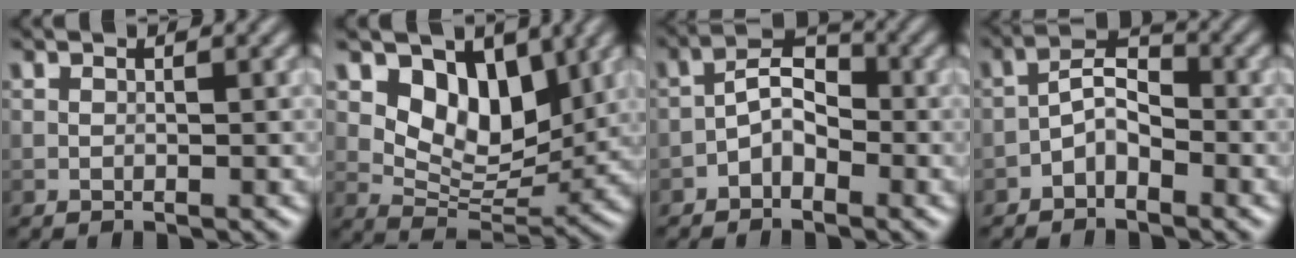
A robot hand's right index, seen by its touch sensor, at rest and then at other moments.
{"total": 6.6, "force": [2.7, 4.1, 4.4], "torque": [-0.066, -0.018, 0.046]}
{"total": 3.1, "force": [-1.6, 1.8, 2.0], "torque": [-0.029, 0.018, -0.036]}
{"total": 2.9, "force": [-1.7, 1.4, 1.9], "torque": [-0.028, 0.016, -0.038]}